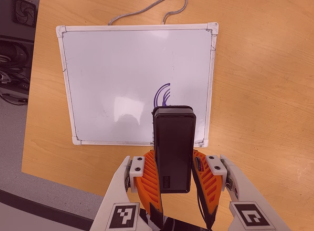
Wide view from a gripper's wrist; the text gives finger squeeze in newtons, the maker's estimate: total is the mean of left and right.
{"total": 7.5, "left": 6.1, "right": 8.8}